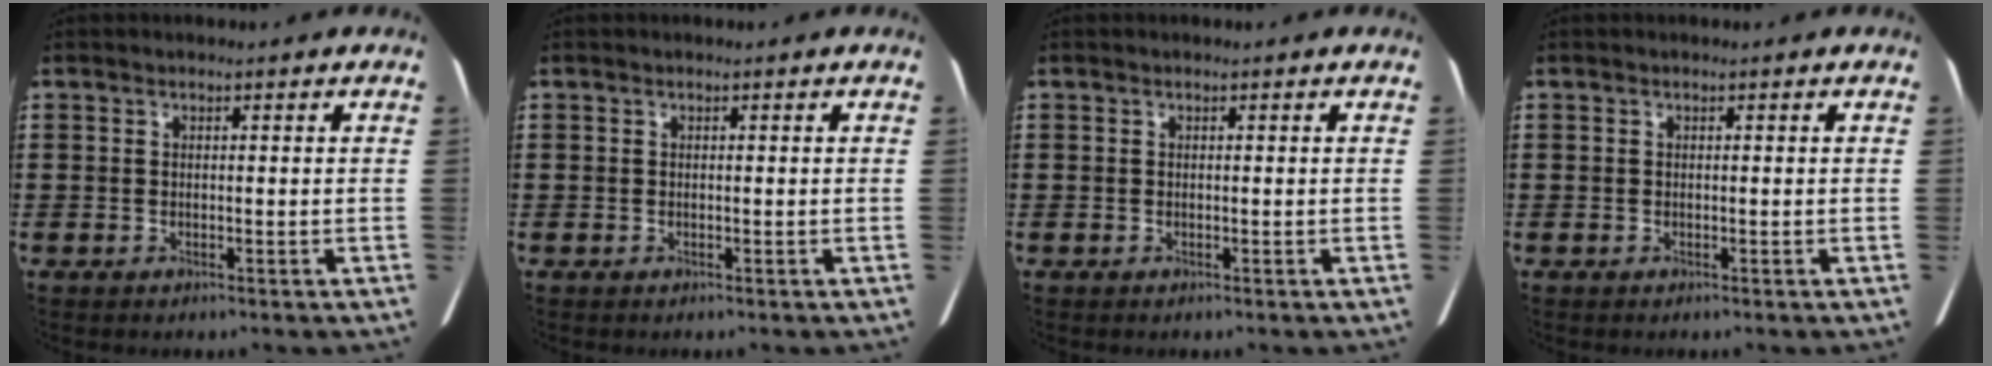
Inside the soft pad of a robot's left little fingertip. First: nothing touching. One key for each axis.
{"total": 0.0}
{"total": 0.0}
{"total": 0.0}